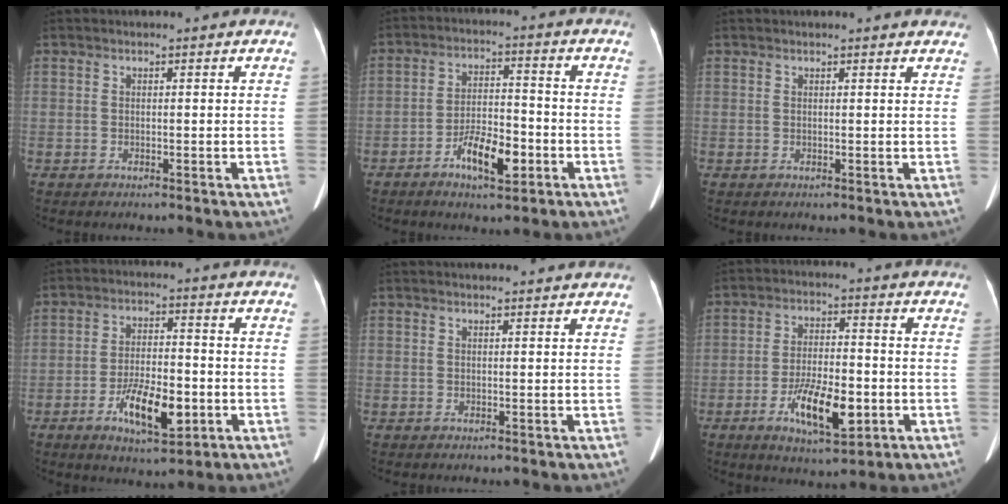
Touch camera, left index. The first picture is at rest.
{"total": 7.8, "force": [-3.9, 2.6, 6.3], "torque": [-0.120, 0.004, -0.064]}
{"total": 5.2, "force": [4.8, 1.1, 1.4], "torque": [-0.008, 0.014, 0.040]}
{"total": 9.4, "force": [-3.6, 3.3, 8.1], "torque": [-0.153, -0.005, -0.057]}
{"total": 4.3, "force": [4.2, 0.2, 1.1], "torque": [-0.013, 0.021, 0.046]}
{"total": 10.2, "force": [-3.7, 3.4, 8.9], "torque": [-0.168, -0.008, -0.058]}